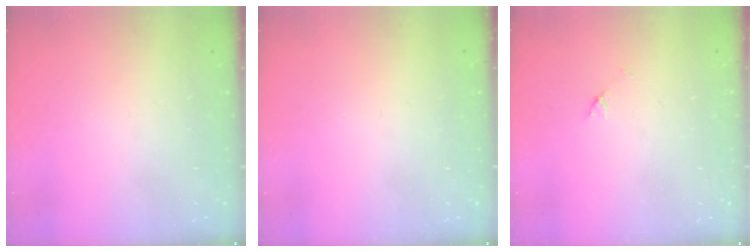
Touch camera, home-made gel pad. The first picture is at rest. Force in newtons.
{"total": 0.0}
{"total": 2.1, "press": 2.1, "slide": 0.3}